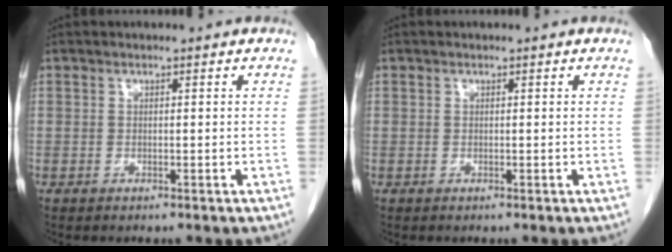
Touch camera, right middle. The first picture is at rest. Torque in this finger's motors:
{"motor_torque": [0.23, -0.11, -0.24, -0.03]}